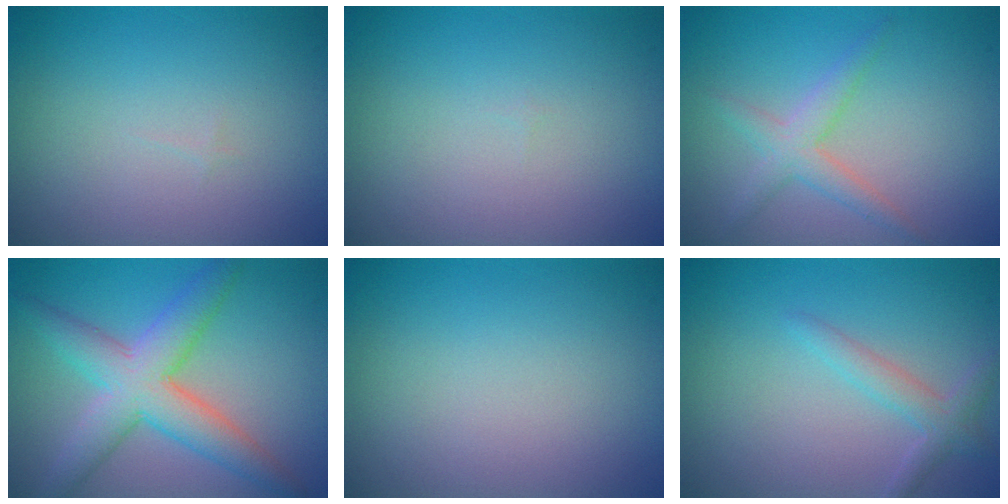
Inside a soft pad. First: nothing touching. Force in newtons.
{"total": 0.0}
{"total": 2.4, "press": 2.4, "slide": 0.1}
{"total": 6.1, "press": 6.1, "slide": 0.2}
{"total": 0.0}
{"total": 1.9, "press": 1.9, "slide": 0.1}